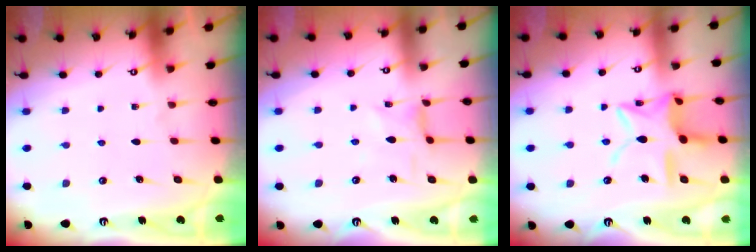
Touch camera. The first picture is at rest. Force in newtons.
{"total": 2.1, "press": 2.1, "slide": 0.5}
{"total": 14.0, "press": 14.0, "slide": 0.9}